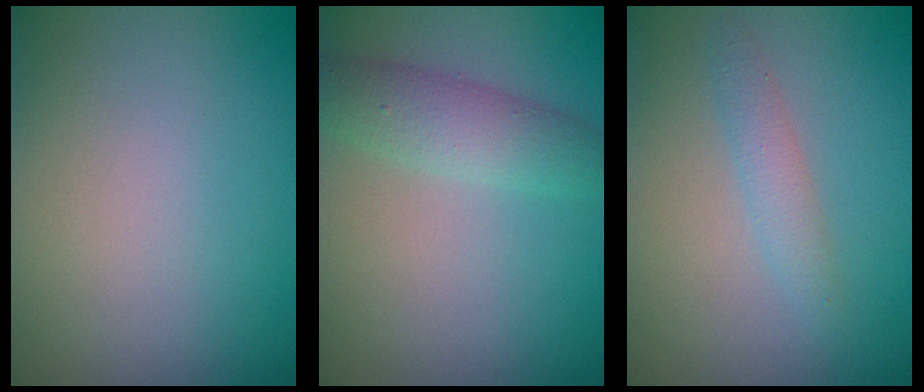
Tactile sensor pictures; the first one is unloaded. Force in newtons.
{"total": 3.4, "press": 3.4, "slide": 0.1}
{"total": 1.6, "press": 1.6, "slide": 0.1}